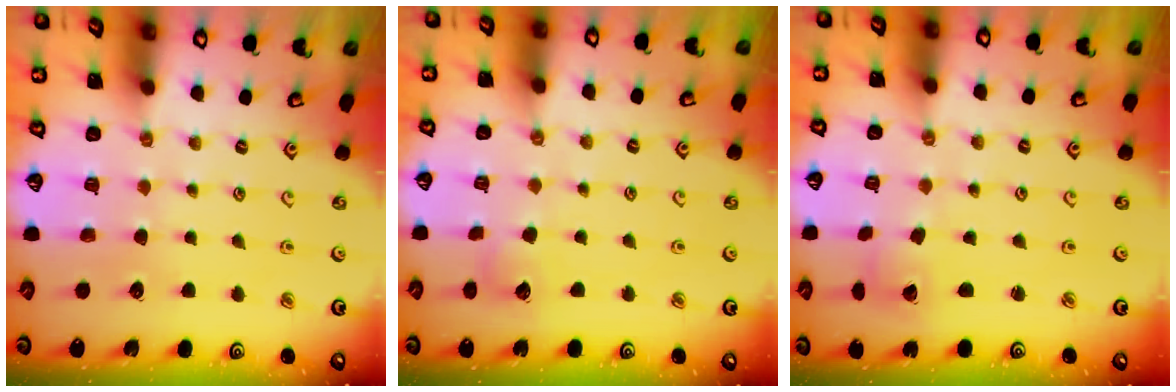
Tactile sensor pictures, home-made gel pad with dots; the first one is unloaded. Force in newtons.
{"total": 5.9, "press": 5.9, "slide": 0.4}
{"total": 2.7, "press": 2.7, "slide": 0.2}